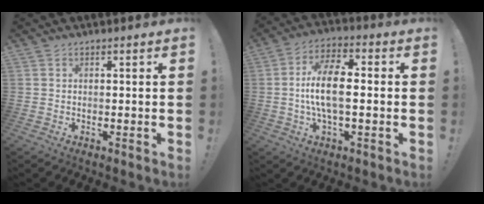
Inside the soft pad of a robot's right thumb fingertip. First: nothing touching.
{"total": 12.0, "force": [-0.8, 5.1, 10.8], "torque": [-0.204, 0.010, -0.015]}